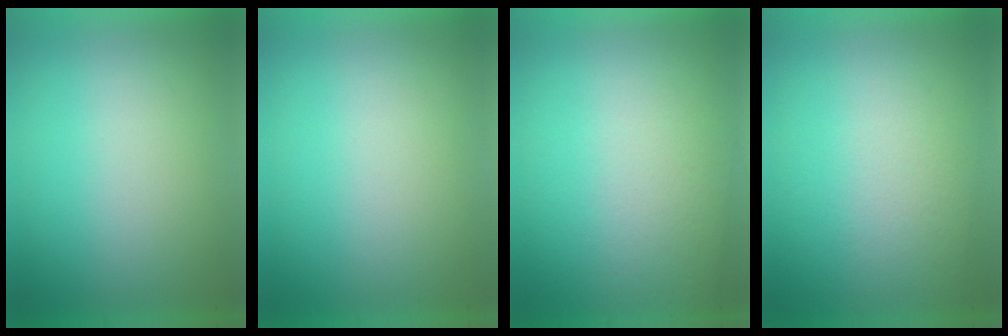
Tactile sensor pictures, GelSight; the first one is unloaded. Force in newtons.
{"total": 0.0}
{"total": 3.2}
{"total": 2.6}